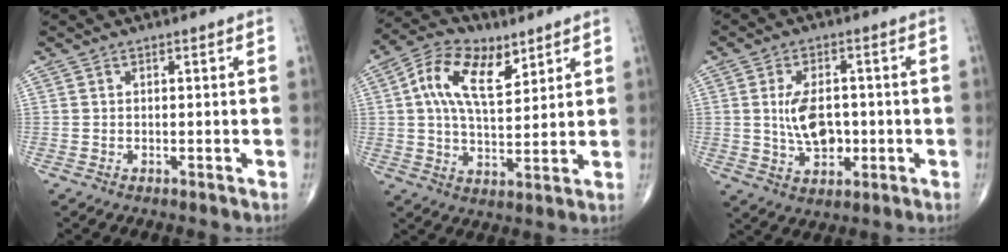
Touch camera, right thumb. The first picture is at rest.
{"total": 13.0, "force": [5.1, 6.9, 9.7], "torque": [-0.159, -0.008, 0.090]}
{"total": 8.6, "force": [-0.2, 5.3, 6.8], "torque": [-0.104, 0.001, 0.004]}